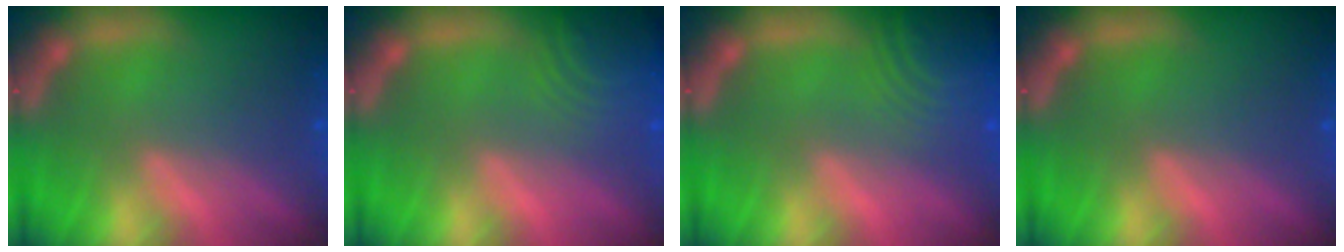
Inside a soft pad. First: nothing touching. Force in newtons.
{"total": 6.1}
{"total": 8.0}
{"total": 0.0}